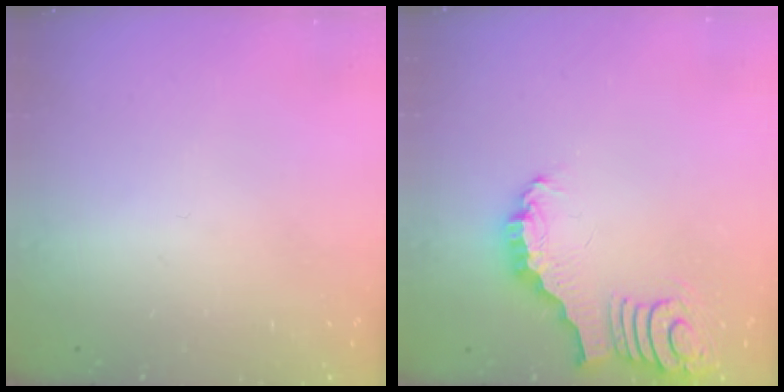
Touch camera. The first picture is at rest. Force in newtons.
{"total": 3.3, "press": 3.3, "slide": 0.6}